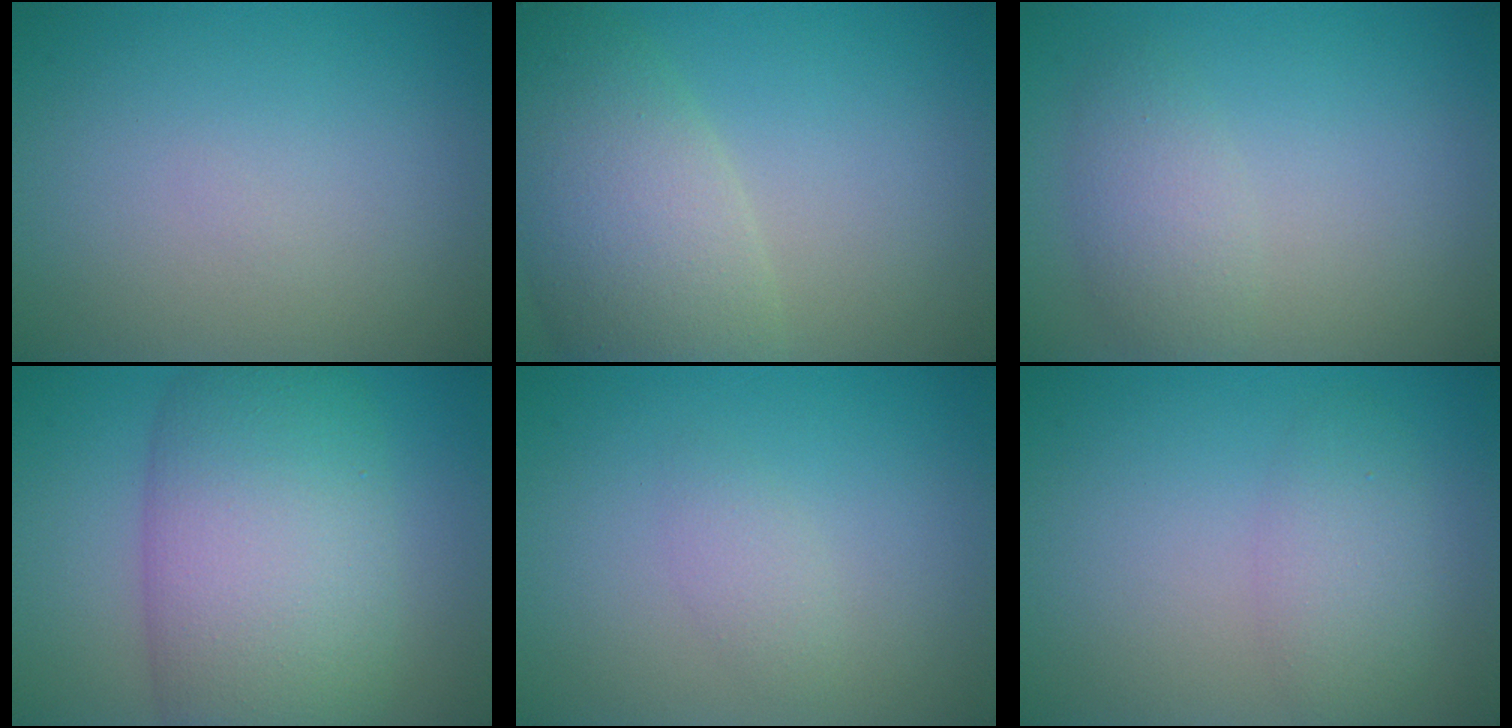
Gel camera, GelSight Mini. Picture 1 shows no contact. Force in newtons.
{"total": 7.9, "press": 7.8, "slide": 0.8}
{"total": 2.6, "press": 2.6, "slide": 0.1}
{"total": 11.6, "press": 11.6, "slide": 0.5}
{"total": 1.3, "press": 1.3, "slide": 0.0}
{"total": 2.8, "press": 2.8, "slide": 0.1}